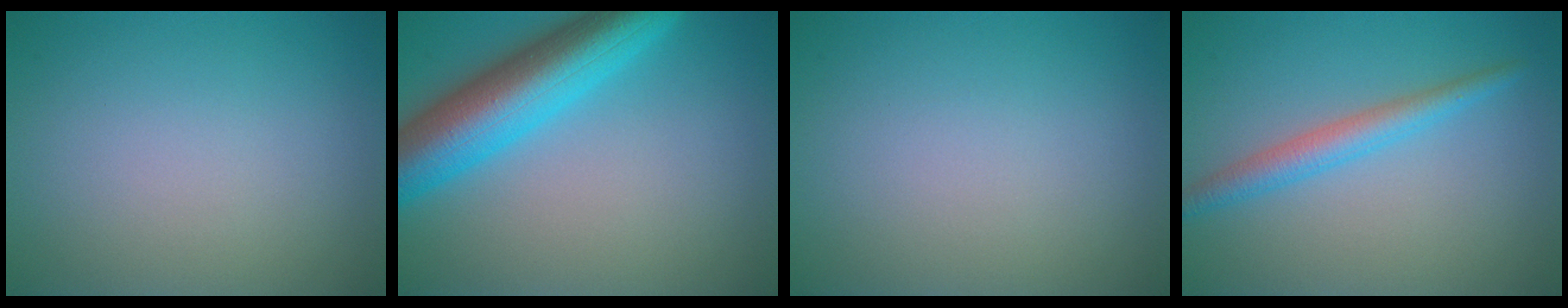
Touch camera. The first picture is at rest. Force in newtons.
{"total": 9.0, "press": 9.0, "slide": 0.4}
{"total": 0.0}
{"total": 2.7, "press": 2.7, "slide": 0.1}